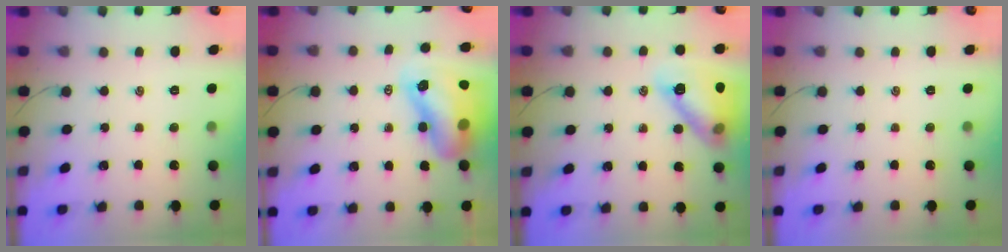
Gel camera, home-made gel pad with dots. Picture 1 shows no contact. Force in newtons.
{"total": 14.6, "press": 14.1, "slide": 3.9}
{"total": 15.6, "press": 15.5, "slide": 1.4}
{"total": 0.0}